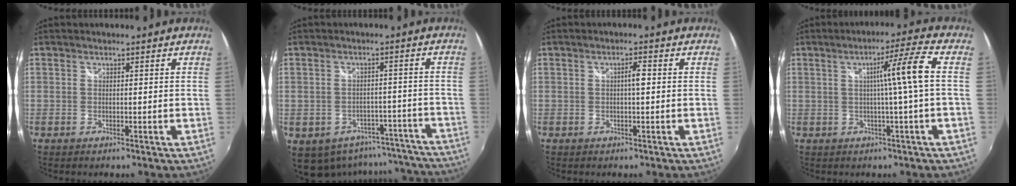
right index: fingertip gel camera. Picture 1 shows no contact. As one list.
[{"total": 15.4, "force": [-12.6, 7.8, 4.1], "torque": [-0.079, 0.029, -0.129]}, {"total": 1.9, "force": [0.0, 0.4, 1.8], "torque": [-0.030, 0.004, -0.001]}, {"total": 7.4, "force": [0.2, -1.8, 7.2], "torque": [-0.107, 0.011, 0.007]}]